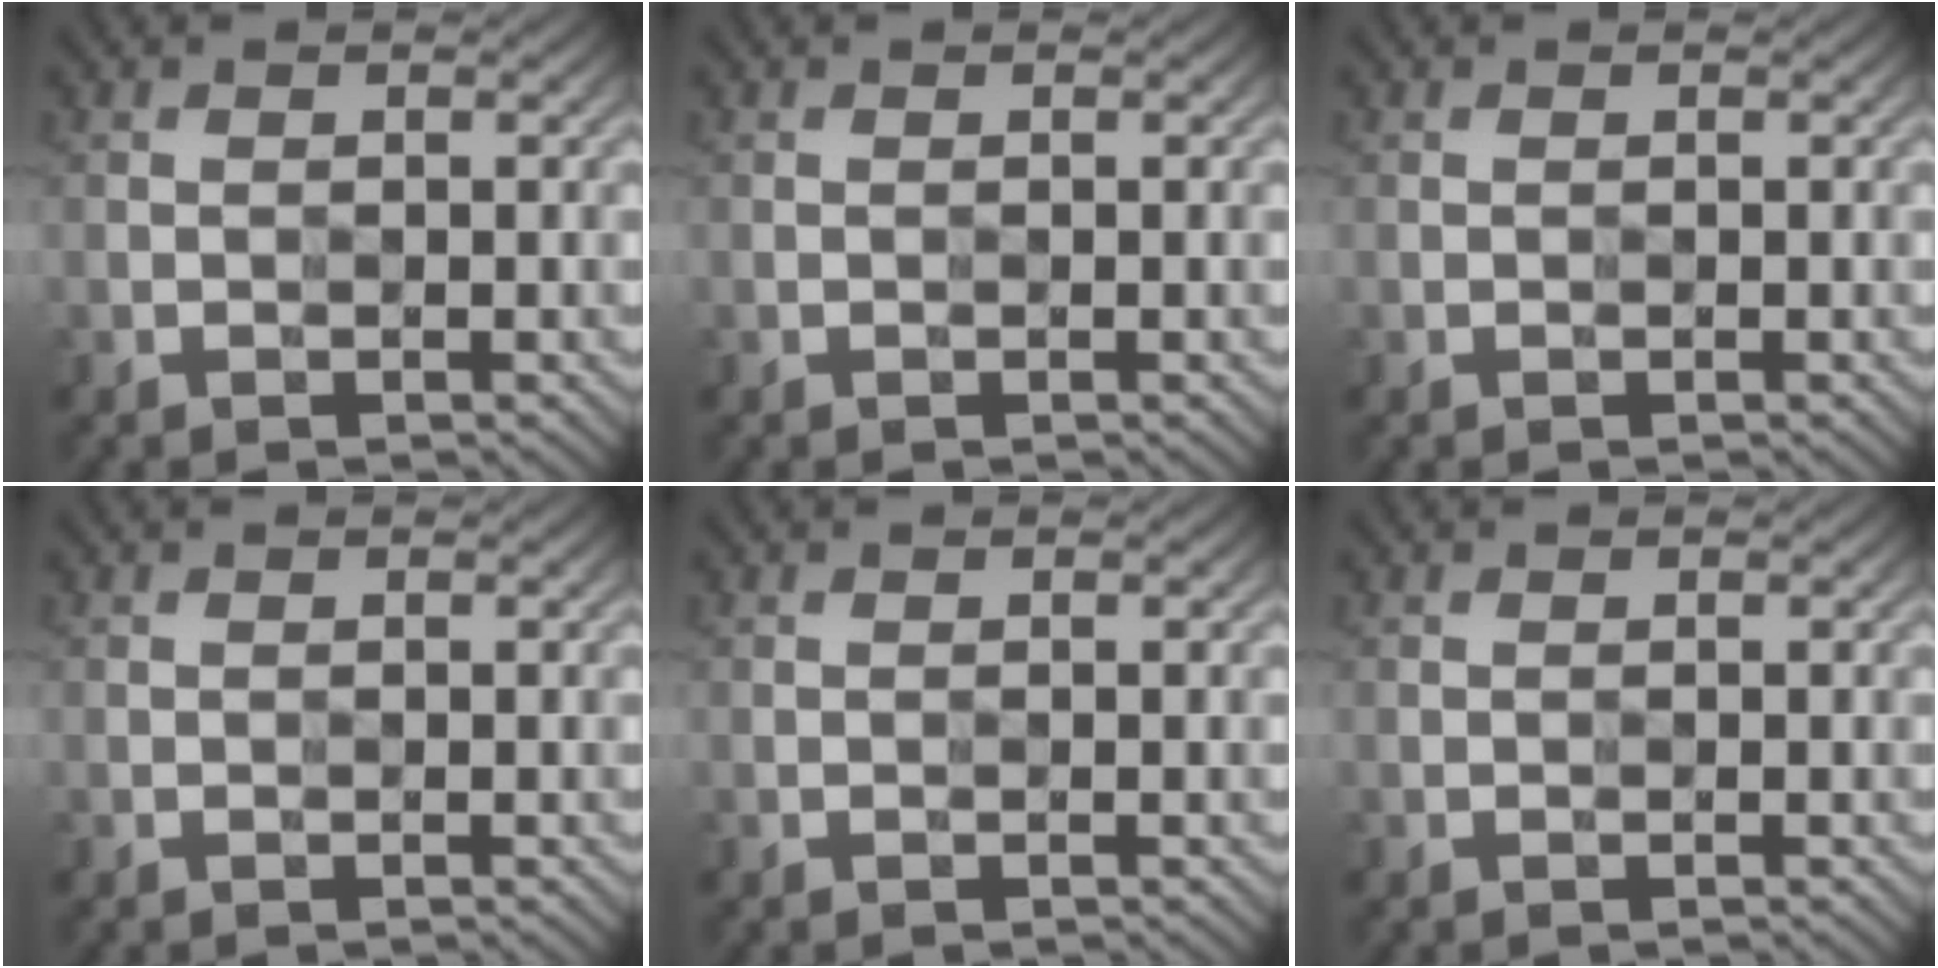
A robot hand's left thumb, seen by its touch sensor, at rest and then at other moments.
{"total": 0.0}
{"total": 0.0}
{"total": 0.0}
{"total": 0.0}
{"total": 0.0}